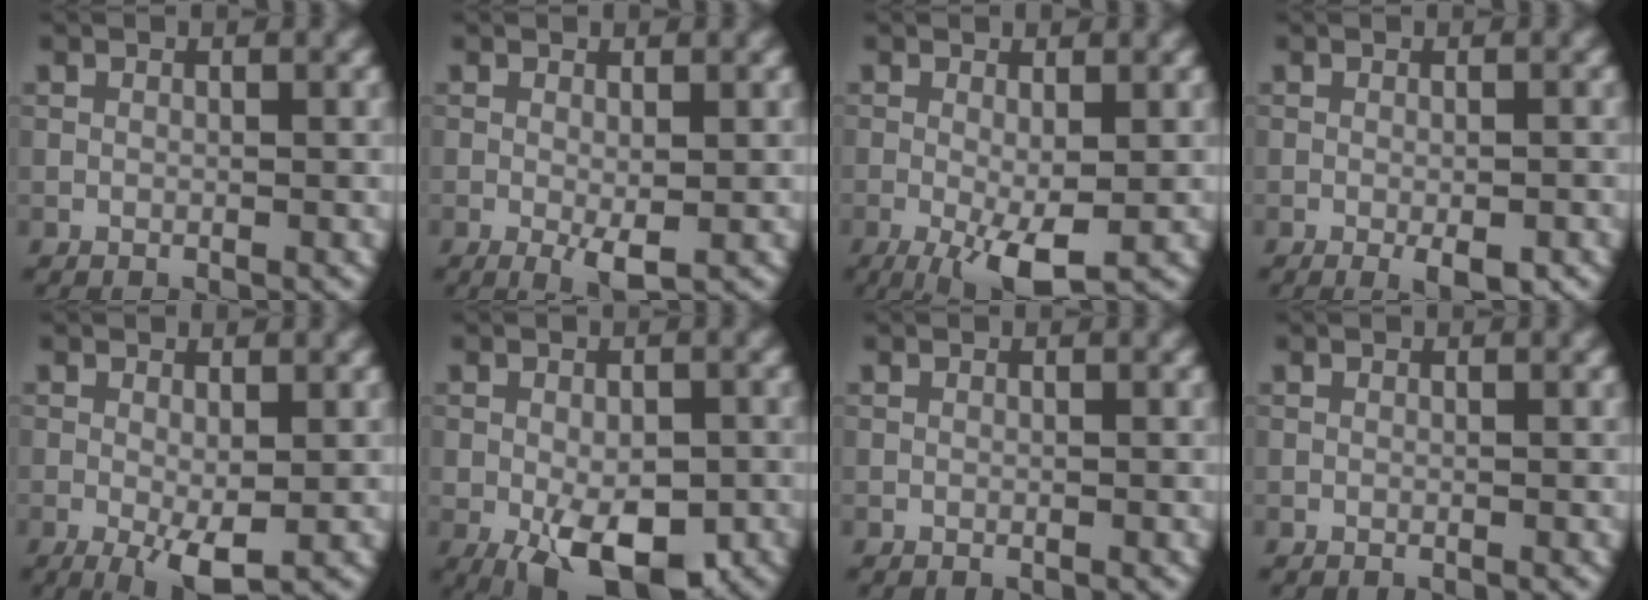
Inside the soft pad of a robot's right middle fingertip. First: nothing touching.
{"total": 1.8, "force": [-0.3, 0.5, 1.7], "torque": [-0.030, -0.009, -0.004]}
{"total": 4.9, "force": [-1.6, 1.5, 4.4], "torque": [-0.082, -0.013, -0.028]}
{"total": 2.5, "force": [-1.2, 0.7, 2.0], "torque": [-0.030, -0.006, -0.016]}
{"total": 3.1, "force": [-0.7, 1.0, 2.9], "torque": [-0.052, -0.012, -0.010]}
{"total": 9.0, "force": [-3.8, 4.5, 6.8], "torque": [-0.113, -0.028, -0.046]}
{"total": 0.0}
{"total": 0.0}